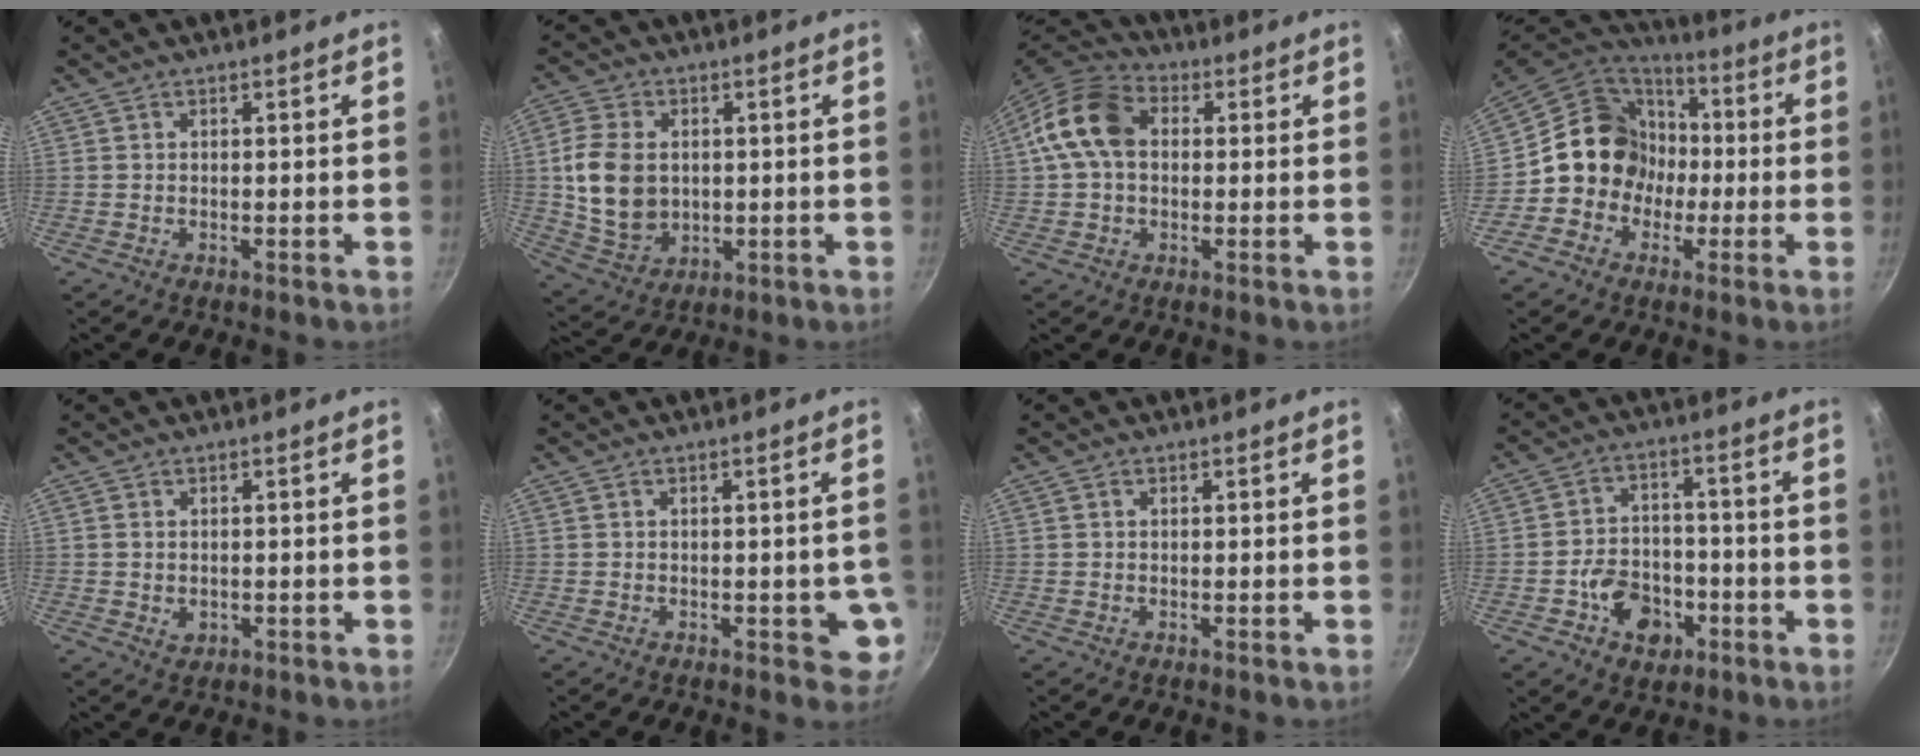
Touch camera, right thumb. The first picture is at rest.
{"total": 12.3, "force": [0.9, 9.1, 8.2], "torque": [-0.142, -0.008, 0.026]}
{"total": 11.9, "force": [1.5, 8.5, 8.2], "torque": [-0.133, 0.025, 0.008]}
{"total": 14.9, "force": [-1.4, 13.5, 6.1], "torque": [-0.054, 0.047, -0.035]}
{"total": 2.1, "force": [0.2, 1.7, 1.2], "torque": [-0.018, -0.001, 0.004]}
{"total": 4.6, "force": [-0.2, 2.5, 3.8], "torque": [-0.024, -0.001, -0.001]}
{"total": 0.7, "force": [0.3, 0.5, 0.3], "torque": [-0.005, 0.002, 0.005]}
{"total": 10.1, "force": [-4.0, 7.6, 5.4], "torque": [-0.057, 0.033, -0.064]}